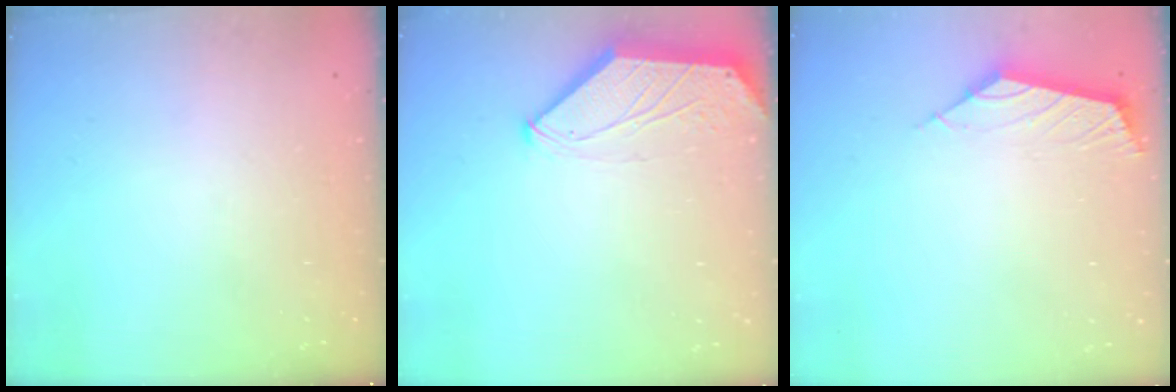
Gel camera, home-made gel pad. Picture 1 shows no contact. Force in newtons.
{"total": 0.0}
{"total": 2.8, "press": 2.7, "slide": 0.7}